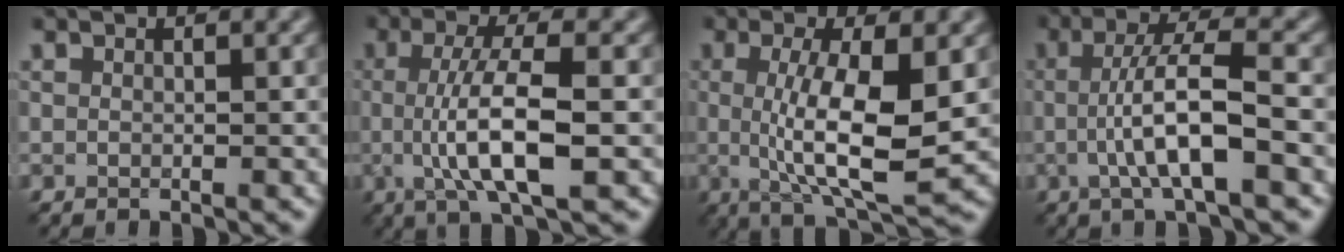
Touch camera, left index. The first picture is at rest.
{"total": 7.1, "force": [-0.7, 1.8, 6.8], "torque": [-0.121, -0.001, -0.010]}
{"total": 8.2, "force": [-0.1, 2.2, 7.9], "torque": [-0.132, -0.012, 0.004]}
{"total": 6.0, "force": [-1.0, 1.1, 5.8], "torque": [-0.106, 0.013, -0.021]}